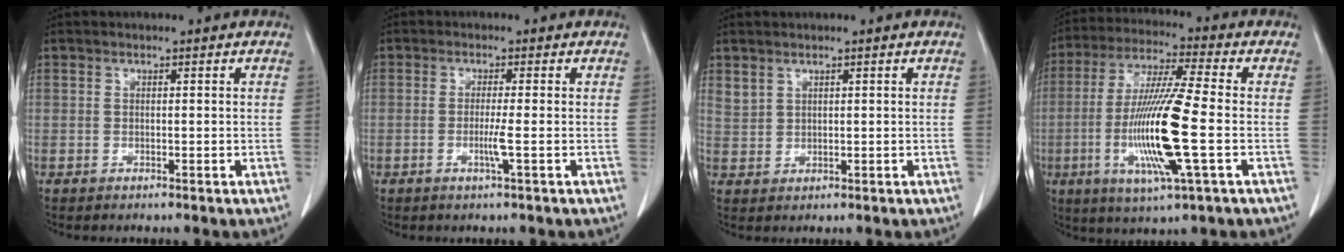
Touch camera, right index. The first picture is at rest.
{"total": 2.5, "force": [-0.7, -0.5, 2.3], "torque": [-0.045, -0.005, -0.014]}
{"total": 2.1, "force": [1.8, 1.1, 0.4], "torque": [-0.004, 0.002, 0.040]}
{"total": 15.3, "force": [-3.1, 0.3, 15.0], "torque": [-0.303, -0.017, -0.064]}